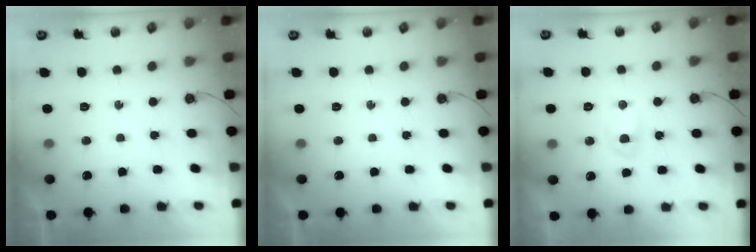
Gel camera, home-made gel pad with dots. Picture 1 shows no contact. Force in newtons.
{"total": 0.0}
{"total": 3.7, "press": 3.7, "slide": 0.6}